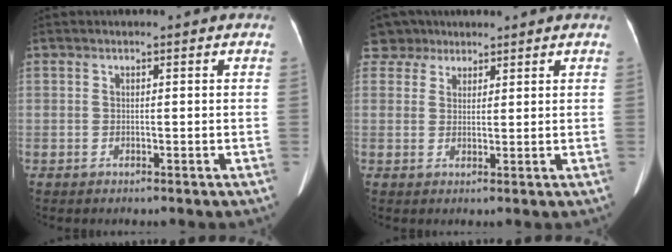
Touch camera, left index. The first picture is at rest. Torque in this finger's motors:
{"motor_torque": [-0.18, -0.16, -0.16, -0.04]}